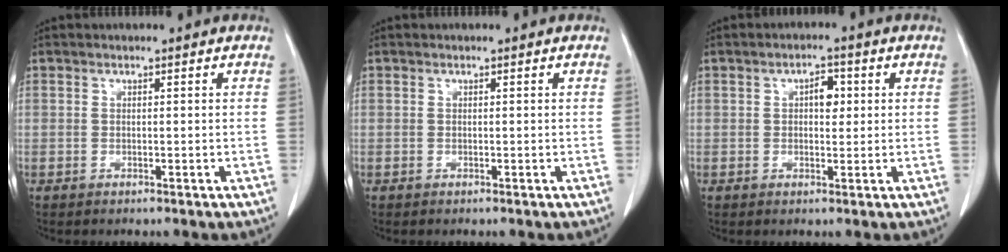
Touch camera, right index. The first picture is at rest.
{"total": 0.0}
{"total": 3.1, "force": [0.7, 1.6, 2.6], "torque": [-0.038, 0.007, 0.008]}